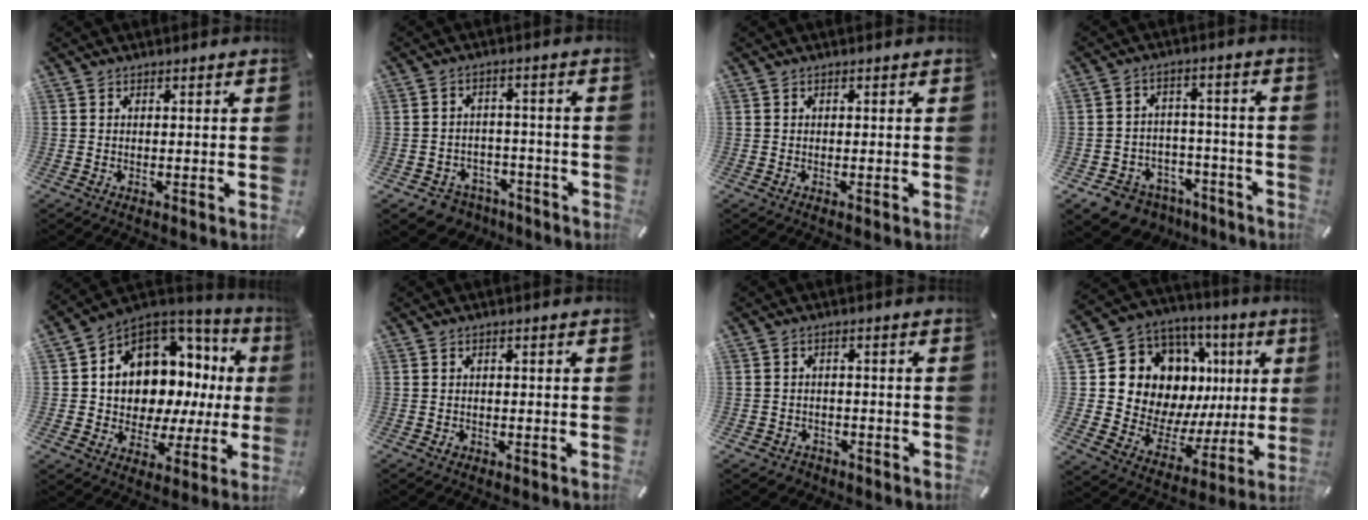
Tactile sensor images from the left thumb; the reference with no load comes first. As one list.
[{"total": 5.1, "force": [-3.0, 4.1, 1.0], "torque": [-0.023, 0.019, -0.057]}, {"total": 0.0}, {"total": 8.3, "force": [-5.7, 5.7, 1.8], "torque": [-0.023, 0.041, -0.097]}, {"total": 10.6, "force": [4.0, 8.9, 4.0], "torque": [-0.068, -0.066, 0.081]}, {"total": 1.2, "force": [-0.4, 1.0, 0.4], "torque": [-0.008, 0.003, -0.010]}, {"total": 2.9, "force": [-1.7, 2.2, 0.5], "torque": [-0.009, 0.009, -0.036]}, {"total": 18.0, "force": [6.8, 13.8, 9.4], "torque": [-0.153, -0.057, 0.147]}]